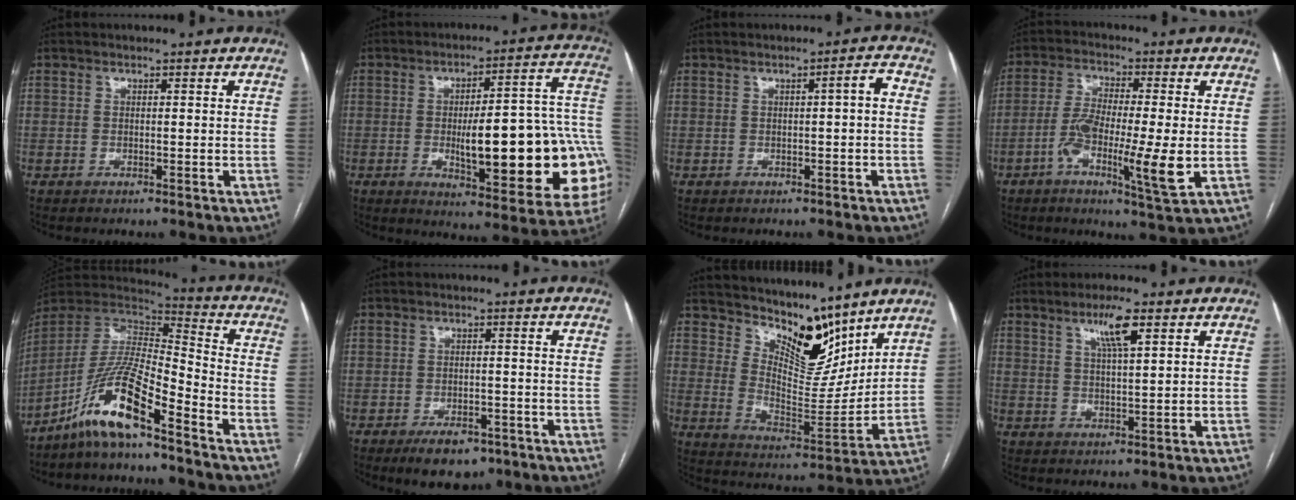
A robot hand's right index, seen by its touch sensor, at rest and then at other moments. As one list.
[{"total": 23.6, "force": [-4.2, 5.0, 22.7], "torque": [-0.224, 0.023, -0.041]}, {"total": 2.1, "force": [-0.1, 0.2, 2.1], "torque": [-0.027, 0.006, 0.000]}, {"total": 11.2, "force": [-2.9, 1.1, 10.8], "torque": [-0.198, -0.011, -0.055]}, {"total": 13.2, "force": [-9.2, 1.0, 9.4], "torque": [-0.188, 0.007, -0.174]}, {"total": 6.2, "force": [-4.2, 3.2, 3.3], "torque": [-0.048, 0.000, -0.058]}, {"total": 11.1, "force": [9.5, 3.8, 4.4], "torque": [-0.075, -0.014, 0.174]}, {"total": 5.6, "force": [3.0, 0.5, 4.7], "torque": [-0.085, 0.001, 0.054]}]